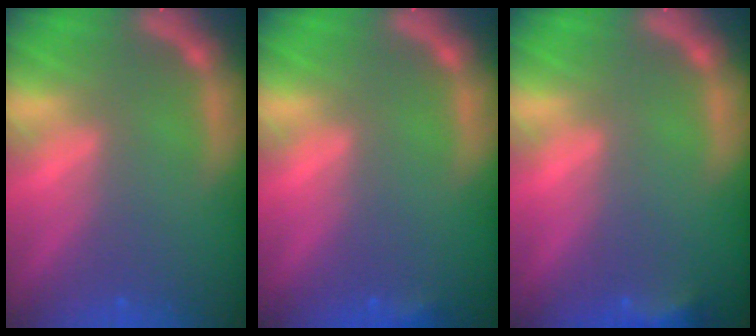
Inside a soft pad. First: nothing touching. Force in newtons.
{"total": 0.9}
{"total": 2.4}